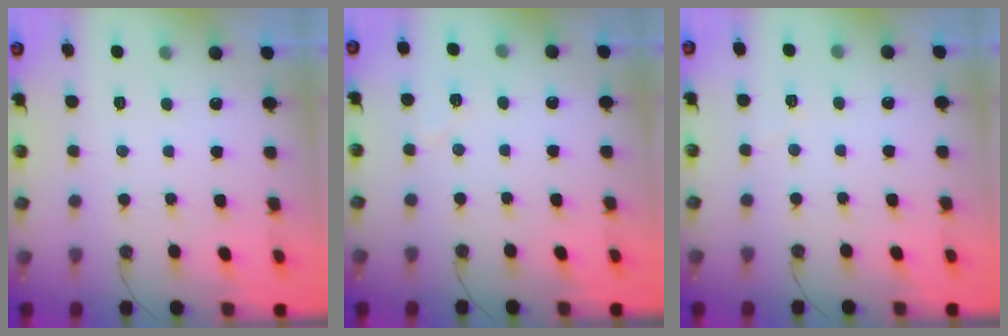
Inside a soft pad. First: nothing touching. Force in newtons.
{"total": 5.4, "press": 2.9, "slide": 4.5}
{"total": 3.3, "press": 2.7, "slide": 2.0}